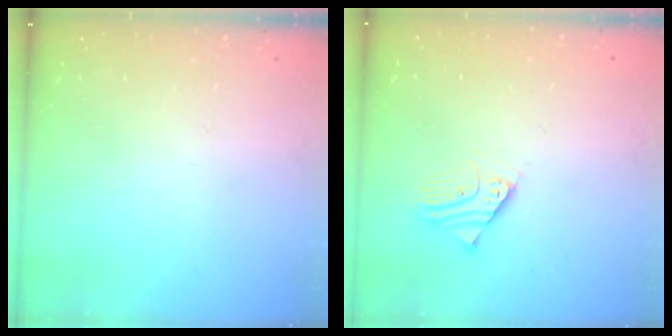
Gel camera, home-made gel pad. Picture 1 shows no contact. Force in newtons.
{"total": 2.5, "press": 2.5, "slide": 0.2}